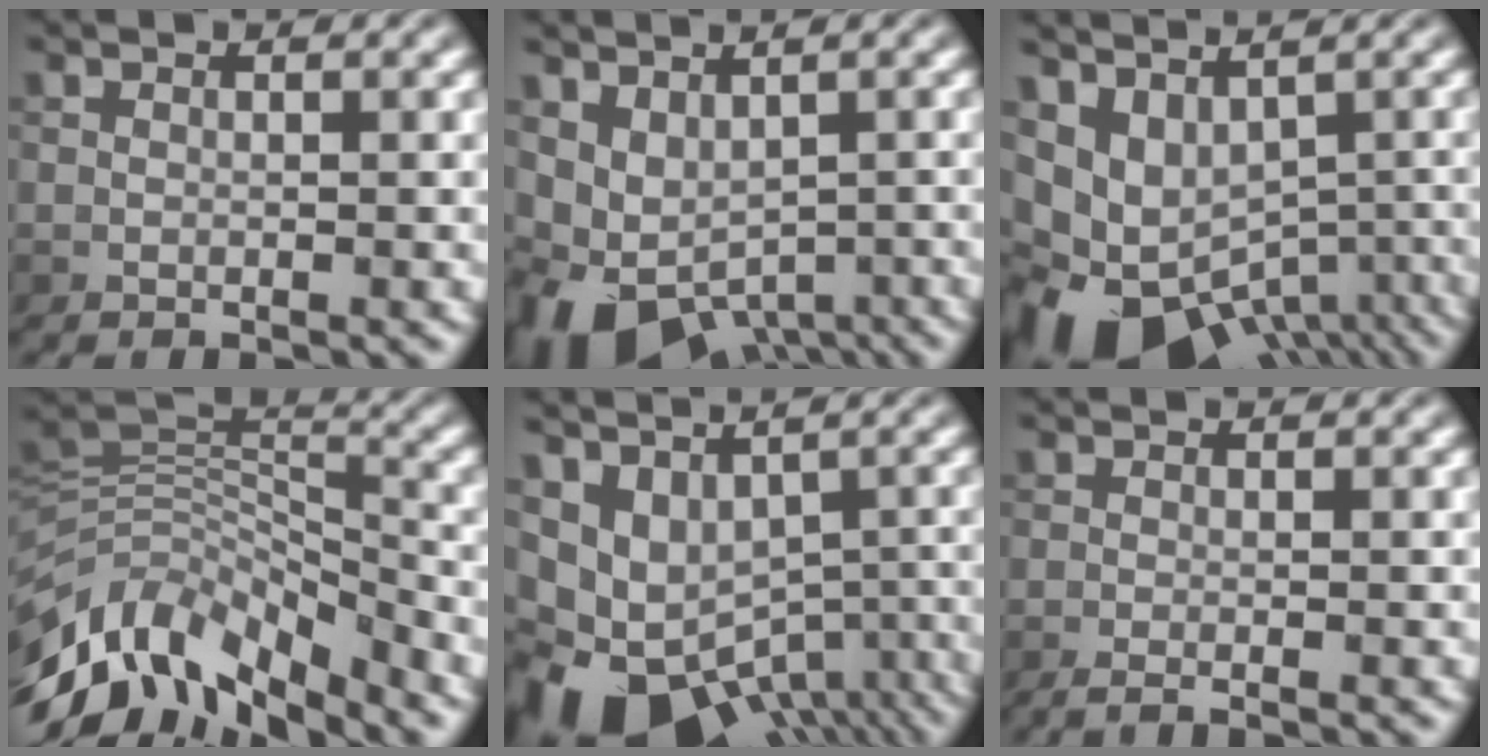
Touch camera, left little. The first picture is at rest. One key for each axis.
{"total": 7.1, "fx": -2.8, "fy": 4.6, "fz": 4.7, "tx": -0.078, "ty": -0.022, "tz": -0.031}
{"total": 9.2, "fx": -3.3, "fy": 6.5, "fz": 5.6, "tx": -0.090, "ty": -0.003, "tz": -0.013}
{"total": 11.3, "fx": -6.9, "fy": 5.7, "fz": 6.9, "tx": -0.137, "ty": 0.005, "tz": -0.128}
{"total": 10.4, "fx": -4.6, "fy": 7.3, "fz": 5.9, "tx": -0.104, "ty": -0.012, "tz": -0.027}
{"total": 2.1, "fx": -1.1, "fy": 0.7, "fz": 1.6, "tx": -0.010, "ty": -0.005, "tz": -0.025}